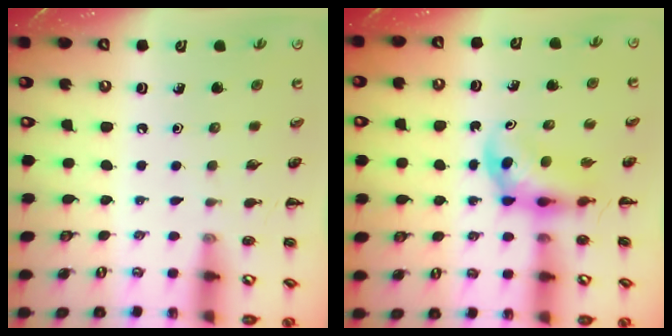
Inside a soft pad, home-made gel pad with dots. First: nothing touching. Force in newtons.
{"total": 4.7, "press": 4.6, "slide": 0.9}